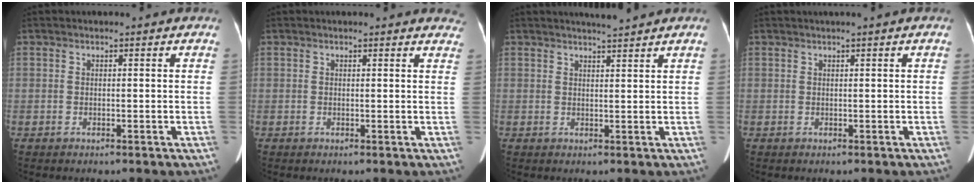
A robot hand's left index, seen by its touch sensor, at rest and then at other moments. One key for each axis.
{"total": 4.8, "fx": 4.6, "fy": 1.4, "fz": 0.6, "tx": 0.015, "ty": -0.008, "tz": 0.023}
{"total": 2.9, "fx": 2.7, "fy": -0.6, "fz": 1.0, "tx": -0.015, "ty": 0.000, "tz": 0.042}
{"total": 0.6, "fx": 0.2, "fy": -0.2, "fz": 0.5, "tx": -0.014, "ty": 0.002, "tz": 0.012}